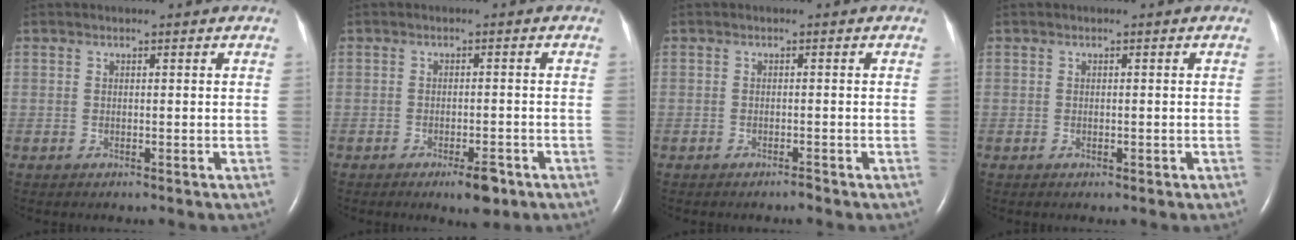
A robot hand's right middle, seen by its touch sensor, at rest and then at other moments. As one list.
[{"total": 3.9, "force": [-2.4, 1.1, 2.9], "torque": [-0.043, -0.002, -0.031]}, {"total": 0.8, "force": [-0.7, 0.0, 0.3], "torque": [-0.005, 0.000, -0.011]}, {"total": 1.1, "force": [-0.5, 0.7, 0.7], "torque": [-0.011, 0.000, -0.002]}]